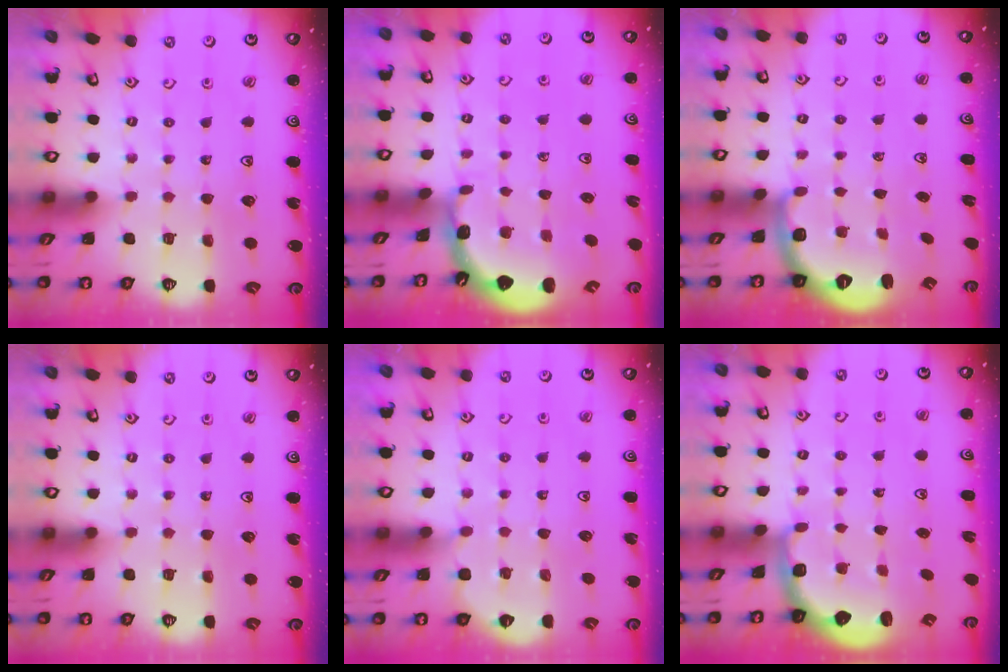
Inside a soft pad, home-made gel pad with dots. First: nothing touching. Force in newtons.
{"total": 1.3, "press": 1.3, "slide": 0.1}
{"total": 2.5, "press": 2.0, "slide": 1.6}
{"total": 0.0}
{"total": 3.1, "press": 3.1, "slide": 0.2}
{"total": 2.6, "press": 2.0, "slide": 1.7}